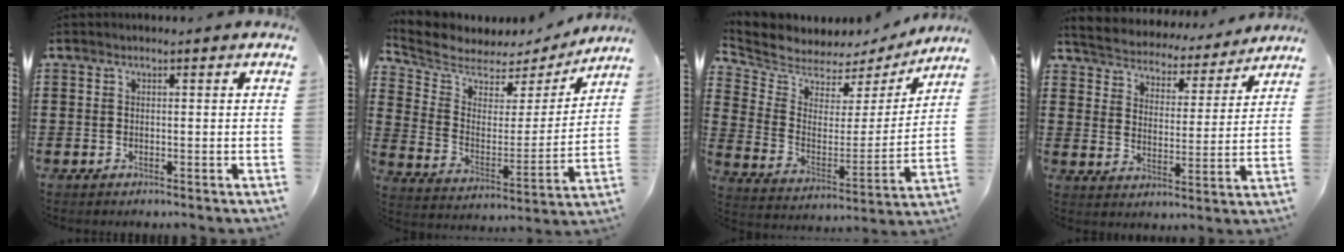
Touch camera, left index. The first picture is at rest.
{"total": 5.6, "force": [5.0, 2.4, 0.6], "torque": [-0.052, -0.039, 0.082]}
{"total": 5.2, "force": [4.9, 1.8, -0.4], "torque": [-0.034, -0.044, 0.081]}
{"total": 4.0, "force": [4.0, 0.3, -0.4], "torque": [-0.020, -0.038, 0.062]}